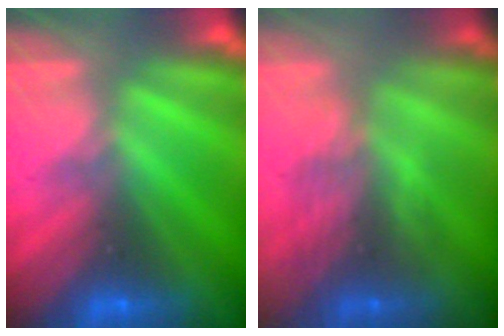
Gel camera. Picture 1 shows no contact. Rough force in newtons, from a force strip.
{"total": 3.1}